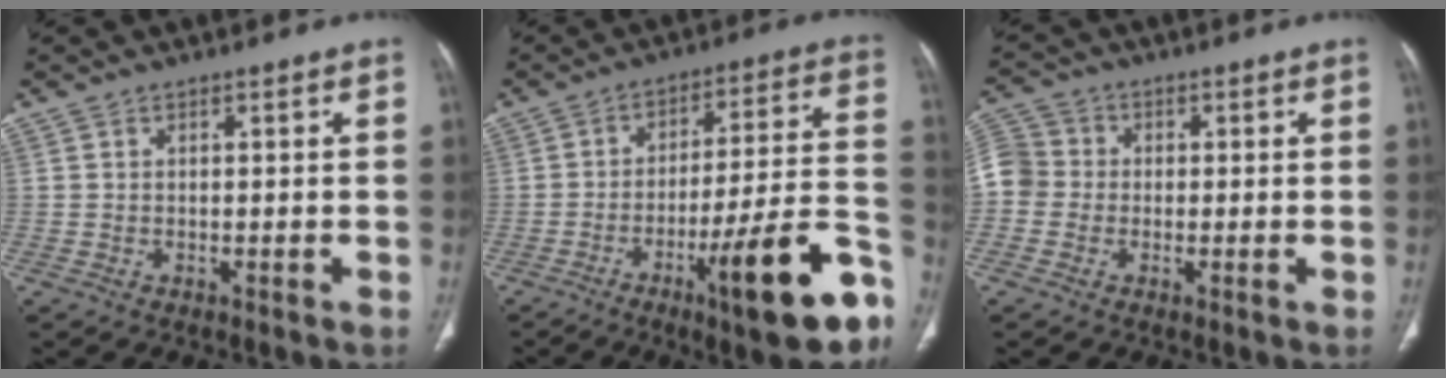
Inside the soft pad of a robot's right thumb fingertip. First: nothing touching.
{"total": 19.8, "force": [-9.9, 3.5, 16.7], "torque": [-0.208, 0.056, -0.141]}
{"total": 7.5, "force": [-0.5, 7.0, 2.7], "torque": [-0.049, 0.021, -0.017]}